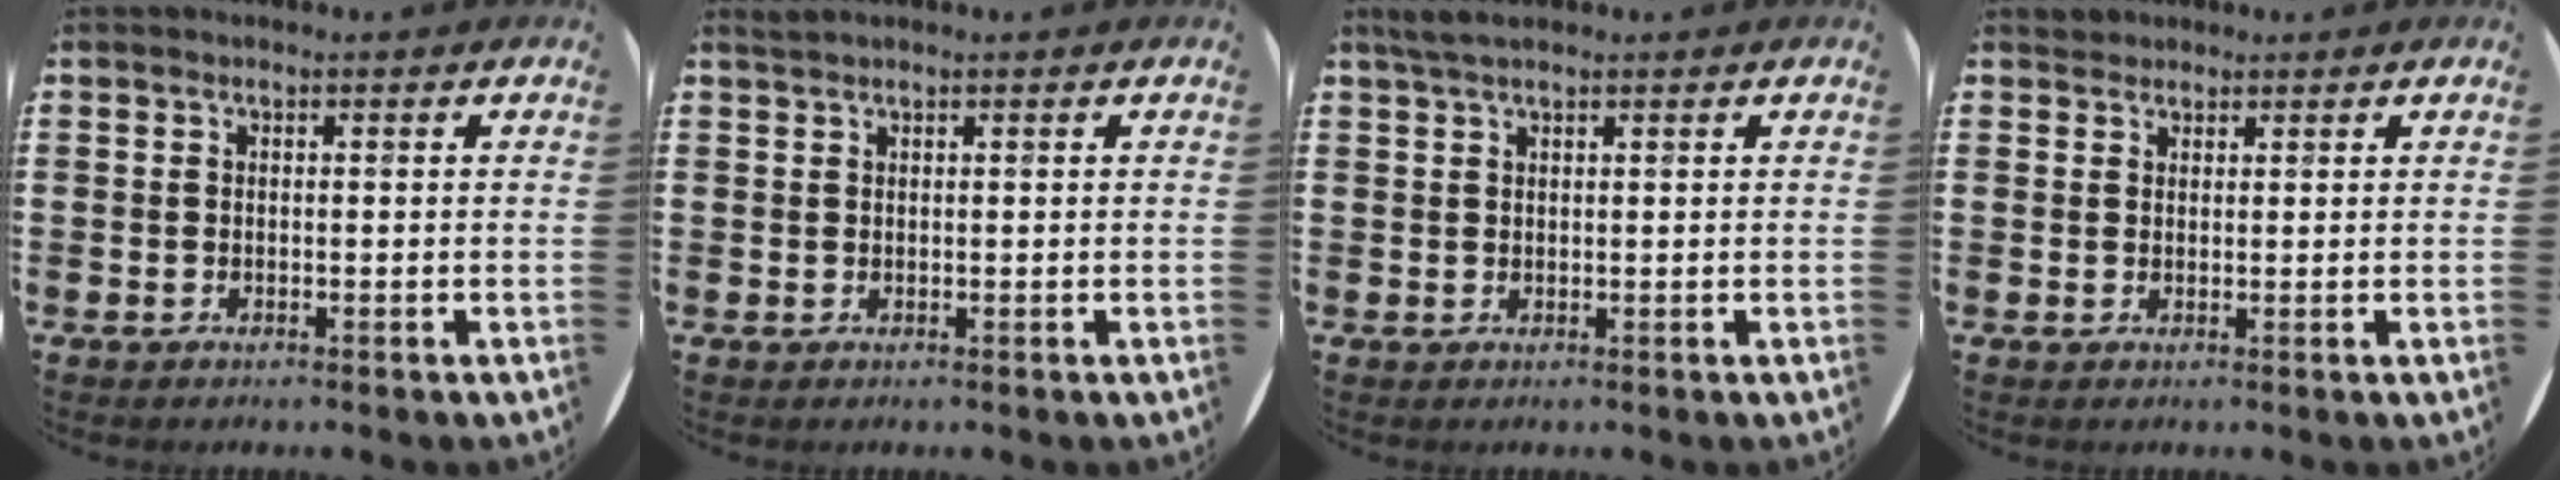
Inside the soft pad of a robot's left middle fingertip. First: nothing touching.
{"total": 0.5, "force": [0.5, -0.1, 0.0], "torque": [0.000, 0.000, 0.010]}
{"total": 1.8, "force": [1.5, 0.2, 1.0], "torque": [-0.021, 0.003, 0.028]}
{"total": 1.4, "force": [1.3, 0.5, -0.2], "torque": [0.008, 0.000, 0.025]}